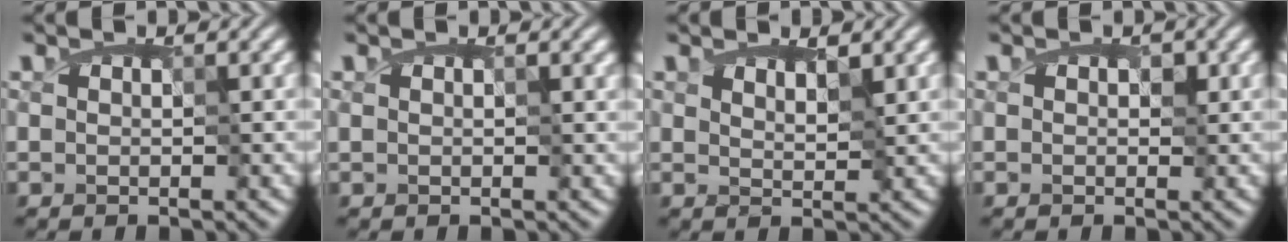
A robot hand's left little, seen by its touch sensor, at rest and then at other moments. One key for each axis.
{"total": 0.0}
{"total": 1.7, "fx": 0.9, "fy": 0.8, "fz": 1.1, "tx": -0.022, "ty": 0.002, "tz": 0.008}
{"total": 1.6, "fx": 0.5, "fy": 1.2, "fz": 0.8, "tx": -0.023, "ty": 0.005, "tz": 0.008}